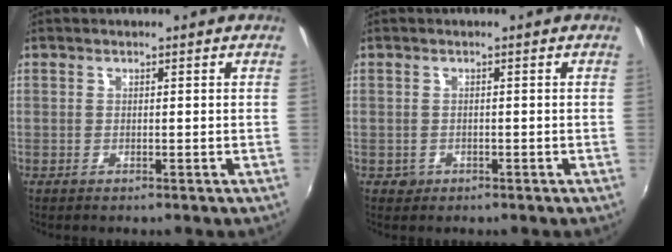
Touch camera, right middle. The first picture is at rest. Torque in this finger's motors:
{"motor_torque": [0.20, -0.18, 0.02, 0.01]}